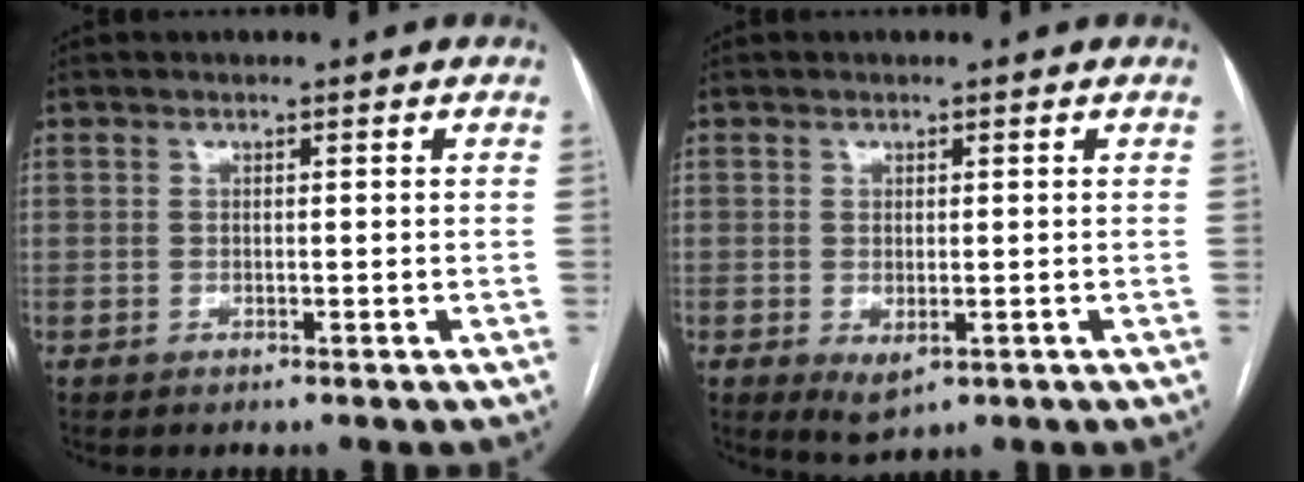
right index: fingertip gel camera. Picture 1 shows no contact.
{"total": 3.0, "force": [-0.9, 1.5, 2.4], "torque": [-0.036, -0.008, 0.000]}